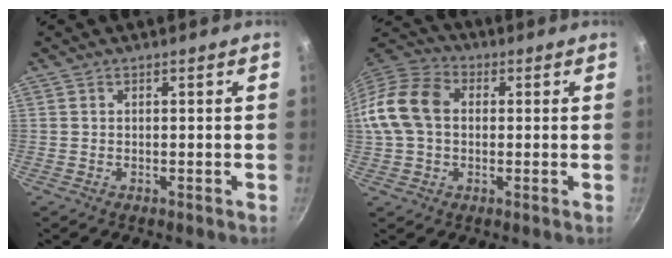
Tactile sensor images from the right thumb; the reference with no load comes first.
{"total": 13.8, "force": [1.0, 10.1, 9.3], "torque": [-0.167, 0.030, 0.002]}